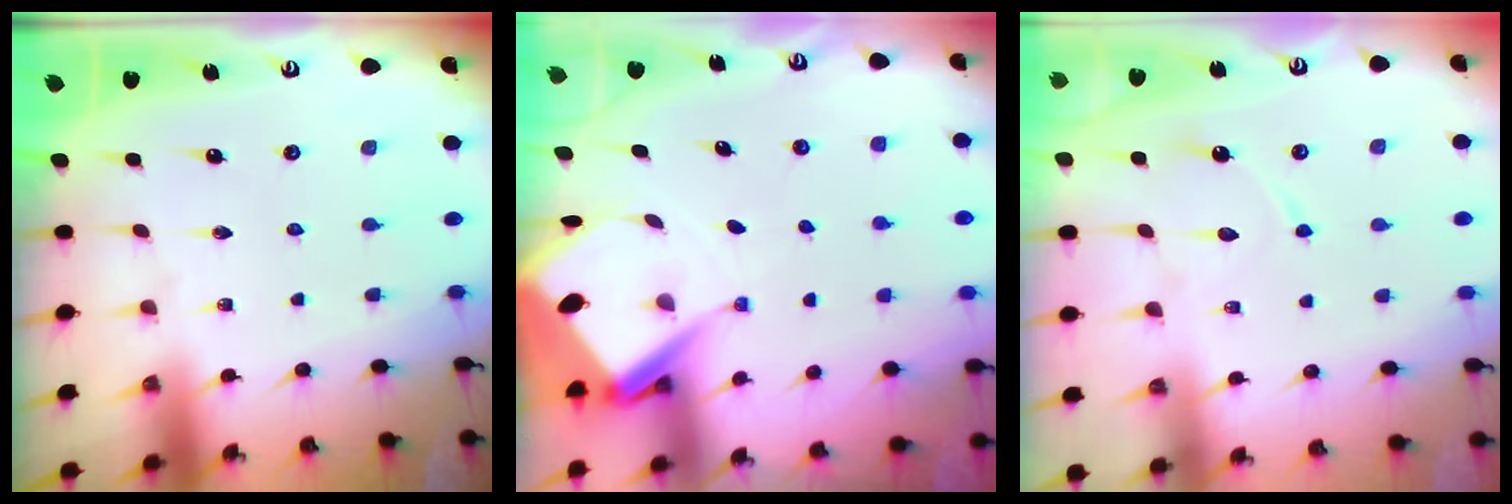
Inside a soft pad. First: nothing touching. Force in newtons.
{"total": 8.2, "press": 8.1, "slide": 0.6}
{"total": 7.0, "press": 6.9, "slide": 0.8}